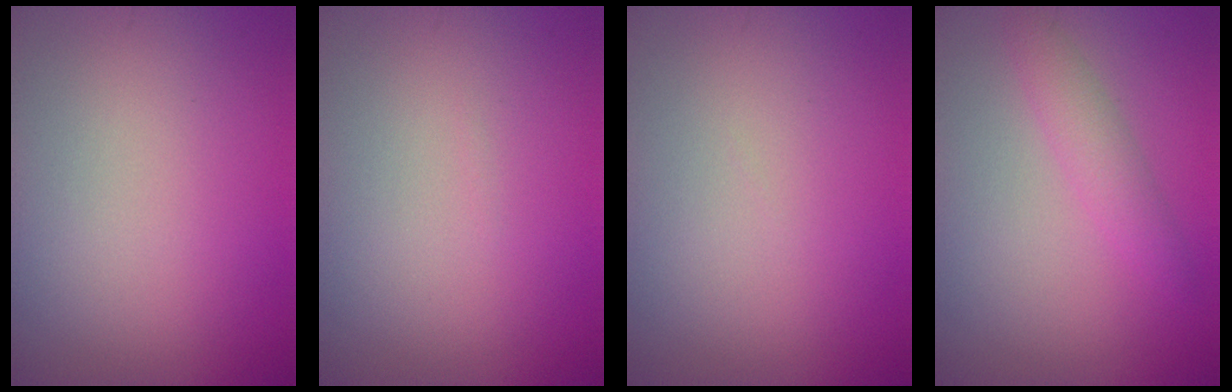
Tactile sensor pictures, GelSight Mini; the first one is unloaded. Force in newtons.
{"total": 0.0}
{"total": 0.0}
{"total": 2.2, "press": 2.2, "slide": 0.1}